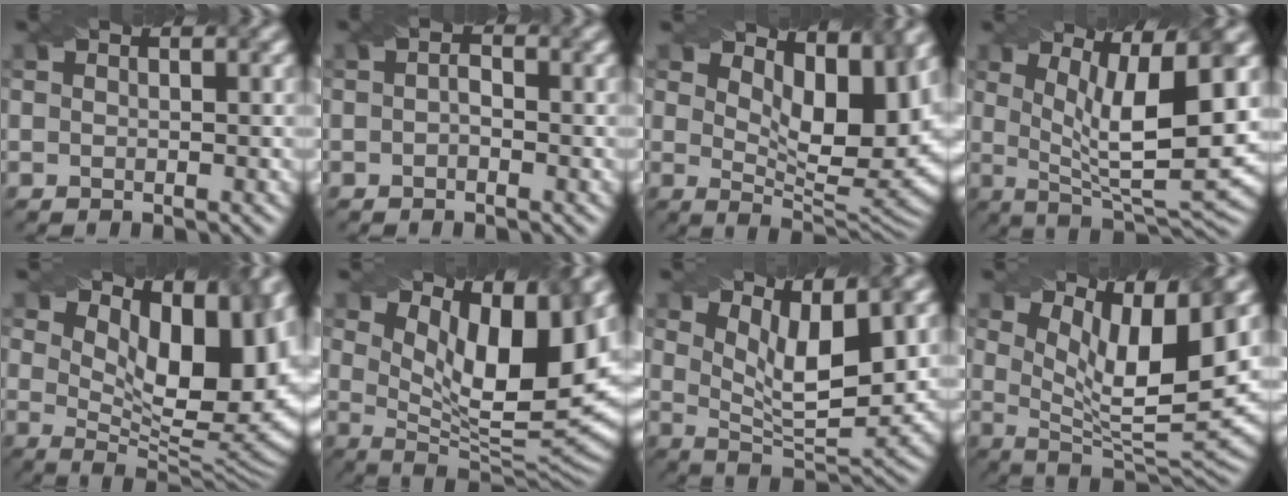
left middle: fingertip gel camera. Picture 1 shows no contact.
{"total": 1.1, "force": [-0.3, 0.6, 0.9], "torque": [-0.017, 0.003, -0.008]}
{"total": 9.4, "force": [4.6, 3.6, 7.4], "torque": [-0.117, -0.003, 0.078]}
{"total": 9.4, "force": [2.0, 2.5, 8.9], "torque": [-0.145, -0.005, 0.038]}
{"total": 13.7, "force": [5.0, 6.4, 11.0], "torque": [-0.133, 0.007, 0.082]}
{"total": 11.6, "force": [4.9, 4.0, 9.8], "torque": [-0.148, -0.007, 0.084]}
{"total": 6.9, "force": [3.2, 2.1, 5.7], "torque": [-0.099, -0.008, 0.058]}
{"total": 9.5, "force": [4.2, 2.5, 8.1], "torque": [-0.137, -0.003, 0.076]}